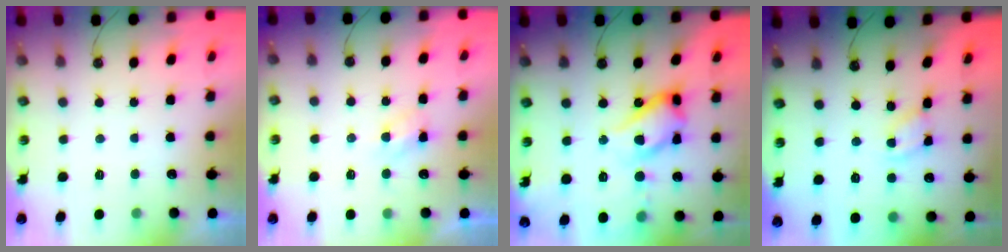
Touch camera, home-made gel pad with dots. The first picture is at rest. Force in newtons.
{"total": 4.0, "press": 4.0, "slide": 0.5}
{"total": 17.7, "press": 17.6, "slide": 1.9}
{"total": 2.7, "press": 2.7, "slide": 0.1}